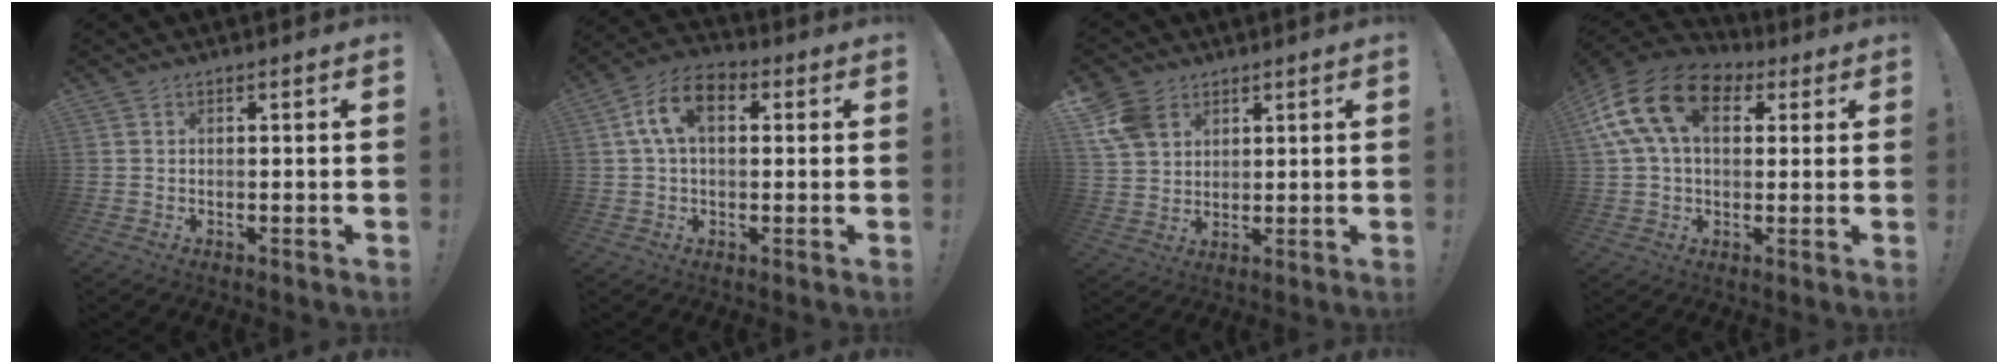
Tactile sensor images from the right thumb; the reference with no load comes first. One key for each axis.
{"total": 10.7, "fx": 2.8, "fy": 6.5, "fz": 8.0, "tx": -0.143, "ty": 0.014, "tz": 0.055}
{"total": 9.7, "fx": 5.2, "fy": 7.2, "fz": 4.0, "tx": -0.086, "ty": -0.016, "tz": 0.108}
{"total": 18.0, "fx": 6.0, "fy": 11.5, "fz": 12.4, "tx": -0.234, "ty": -0.003, "tz": 0.106}